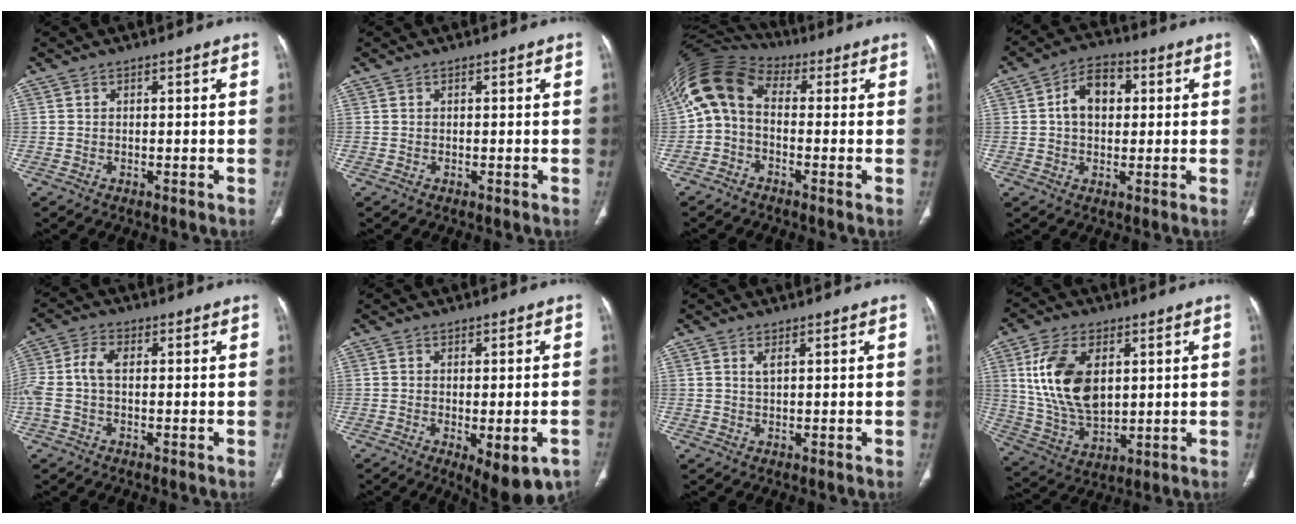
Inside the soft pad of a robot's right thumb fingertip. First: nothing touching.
{"total": 0.0}
{"total": 11.1, "force": [0.2, 7.3, 8.3], "torque": [-0.162, 0.039, -0.015]}
{"total": 8.3, "force": [1.4, 5.7, 5.9], "torque": [-0.080, 0.016, 0.017]}
{"total": 6.1, "force": [-0.1, 3.3, 5.1], "torque": [-0.130, 0.019, -0.006]}
{"total": 9.9, "force": [-4.4, 3.7, 8.0], "torque": [-0.100, 0.004, -0.052]}
{"total": 1.3, "force": [0.6, 0.4, 1.1], "torque": [-0.023, -0.001, 0.013]}
{"total": 15.8, "force": [3.8, 9.4, 12.2], "torque": [-0.221, -0.015, 0.083]}